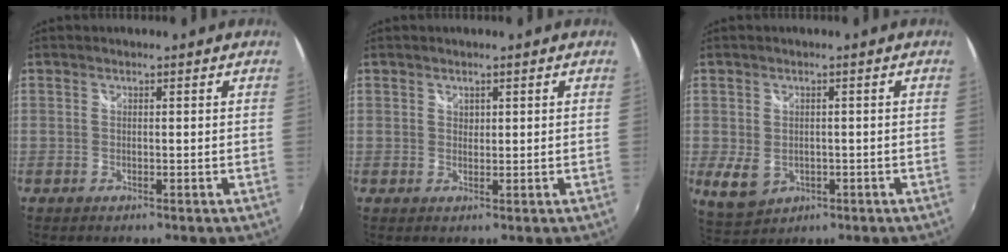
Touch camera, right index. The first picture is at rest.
{"total": 1.0, "force": [0.6, 0.8, 0.2], "torque": [0.001, 0.002, 0.009]}
{"total": 5.5, "force": [-1.1, 4.4, 3.1], "torque": [-0.063, -0.012, -0.008]}